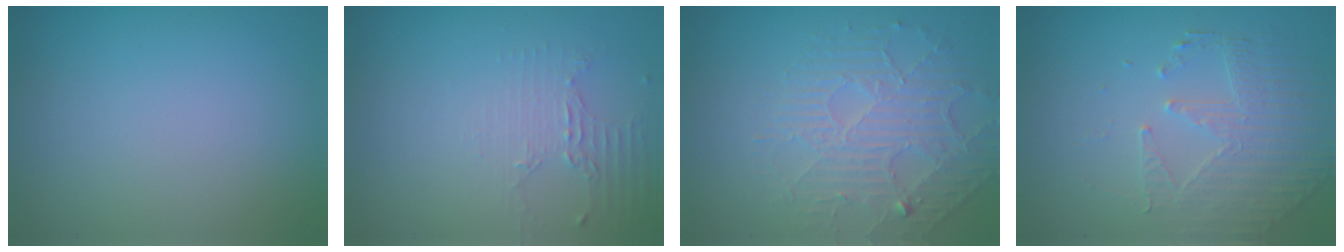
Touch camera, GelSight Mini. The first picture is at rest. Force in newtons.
{"total": 1.9, "press": 1.4, "slide": 1.3}
{"total": 4.5, "press": 3.3, "slide": 3.1}
{"total": 2.5, "press": 2.2, "slide": 1.2}